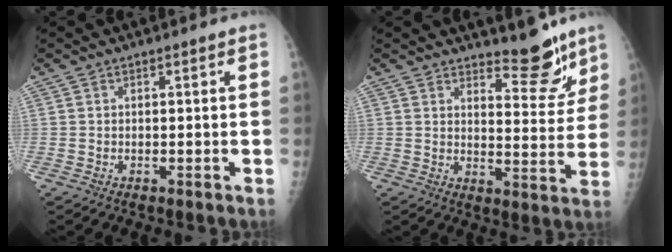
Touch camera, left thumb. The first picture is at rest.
{"total": 9.0, "force": [7.4, 2.8, 4.1], "torque": [-0.026, -0.064, 0.111]}